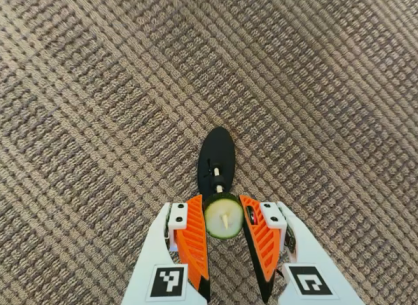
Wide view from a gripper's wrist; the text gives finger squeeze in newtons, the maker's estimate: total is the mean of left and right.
{"total": 8.5, "left": 8.1, "right": 8.9}